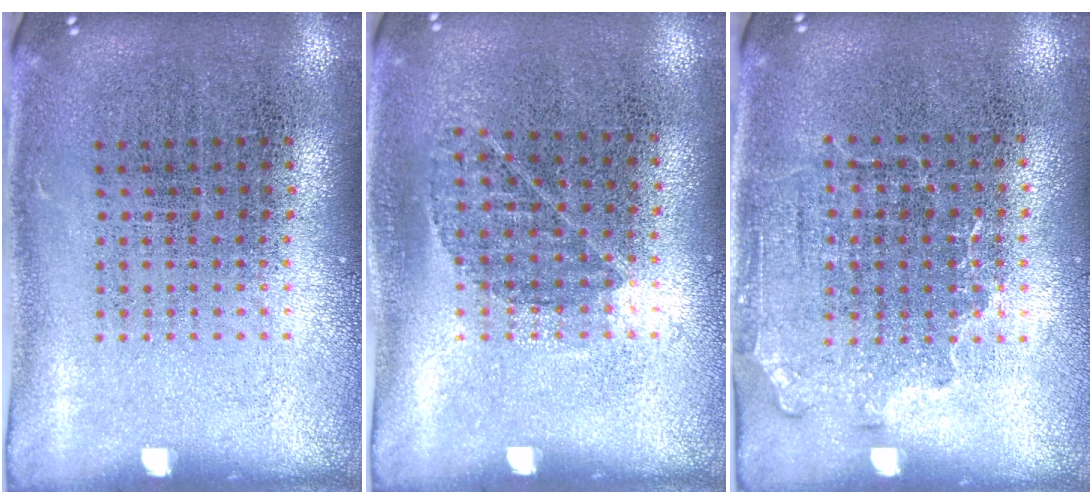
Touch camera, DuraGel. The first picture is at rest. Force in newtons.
{"total": 0.8, "press": 0.6, "slide": 0.5}
{"total": 1.4, "press": 1.1, "slide": 0.8}